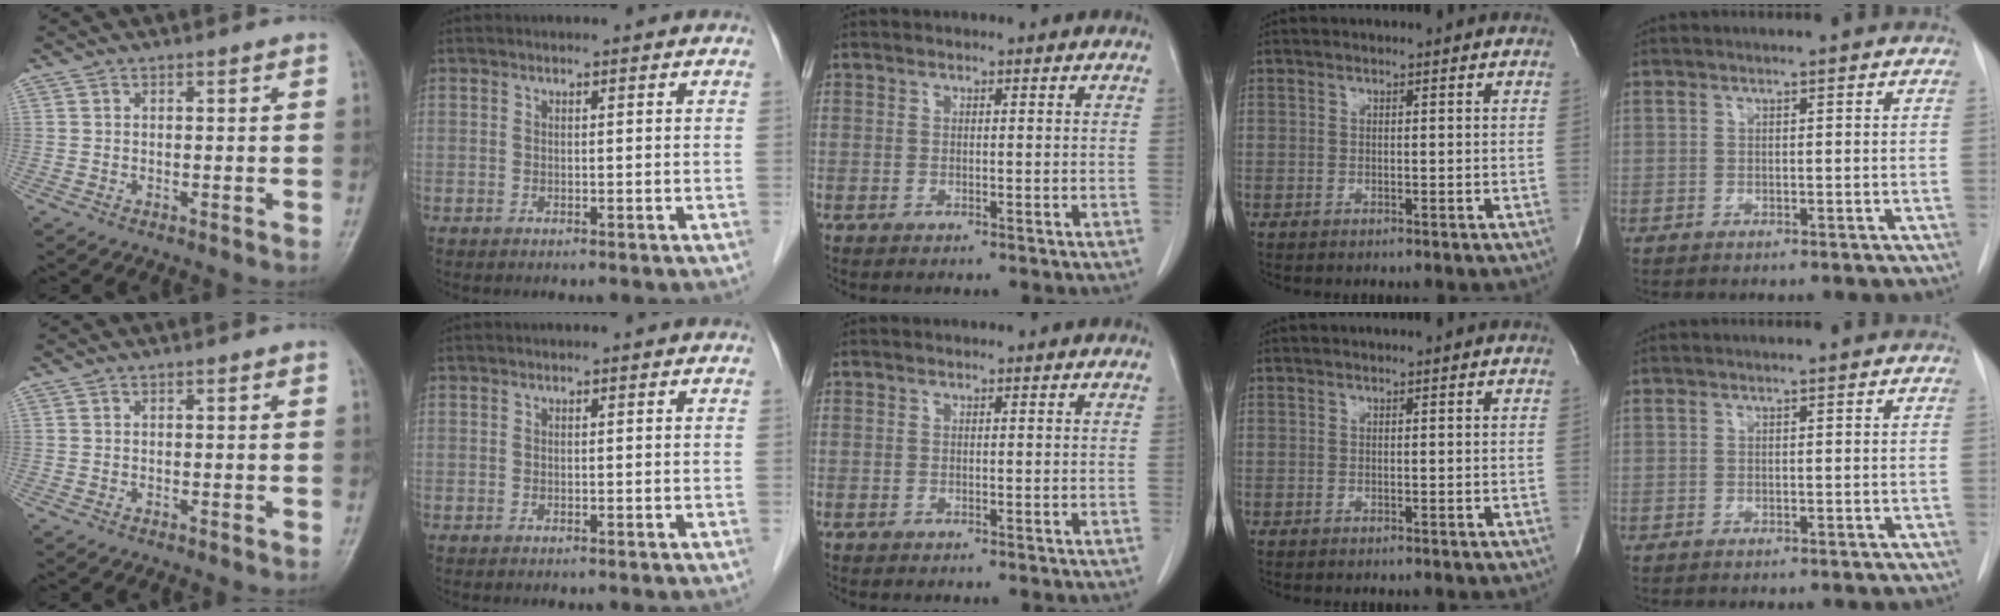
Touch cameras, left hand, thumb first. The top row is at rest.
{}